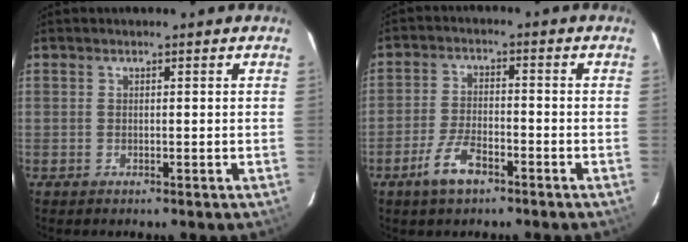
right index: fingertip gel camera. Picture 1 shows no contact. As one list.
[{"total": 6.7, "force": [-4.3, 2.6, 4.4], "torque": [-0.102, -0.002, -0.080]}]